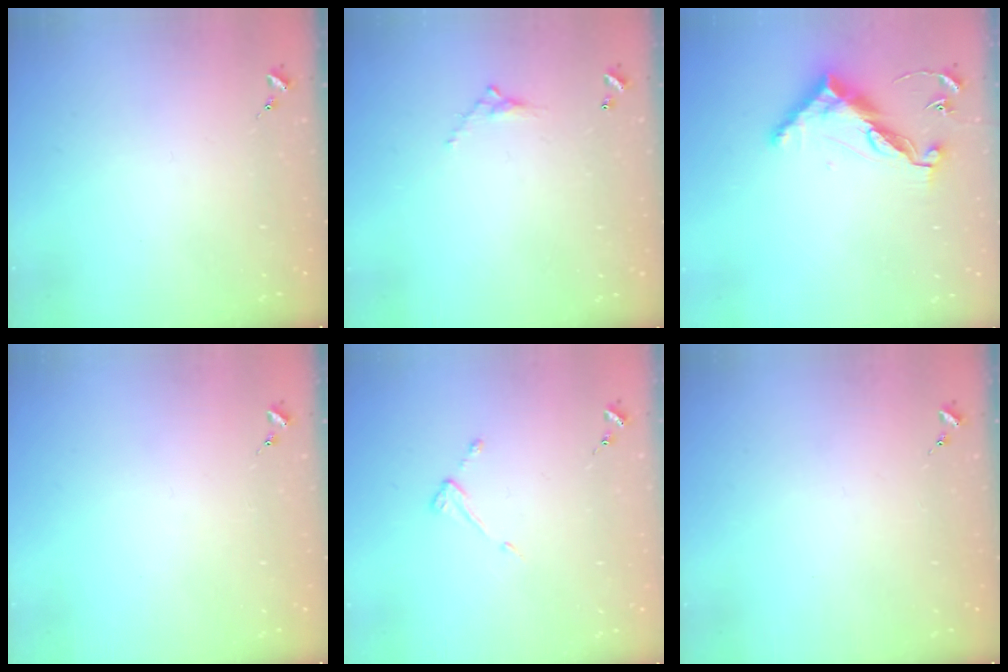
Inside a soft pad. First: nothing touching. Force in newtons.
{"total": 4.6, "press": 4.6, "slide": 0.3}
{"total": 12.1, "press": 12.0, "slide": 0.4}
{"total": 0.0}
{"total": 3.8, "press": 3.8, "slide": 0.4}
{"total": 0.0}